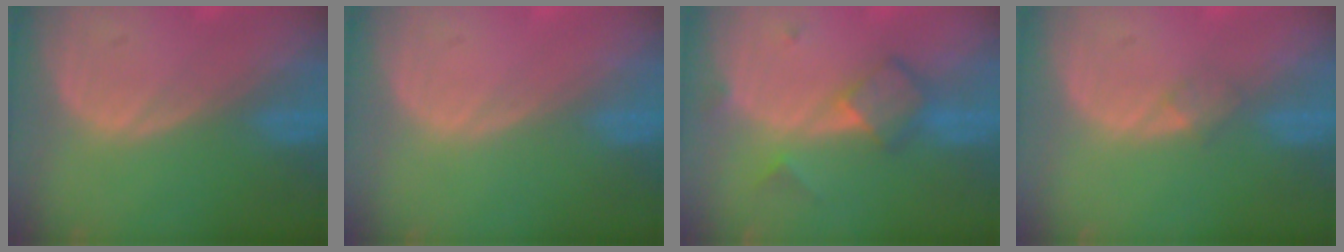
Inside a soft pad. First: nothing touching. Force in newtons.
{"total": 0.0}
{"total": 5.1, "press": 5.1, "slide": 0.6}
{"total": 1.4, "press": 1.4, "slide": 0.1}